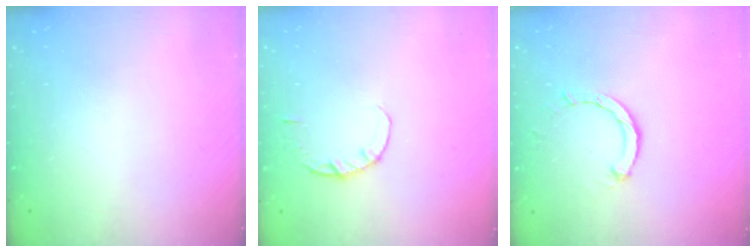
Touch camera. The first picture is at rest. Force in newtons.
{"total": 2.9, "press": 2.8, "slide": 0.4}
{"total": 2.6, "press": 2.6, "slide": 0.1}